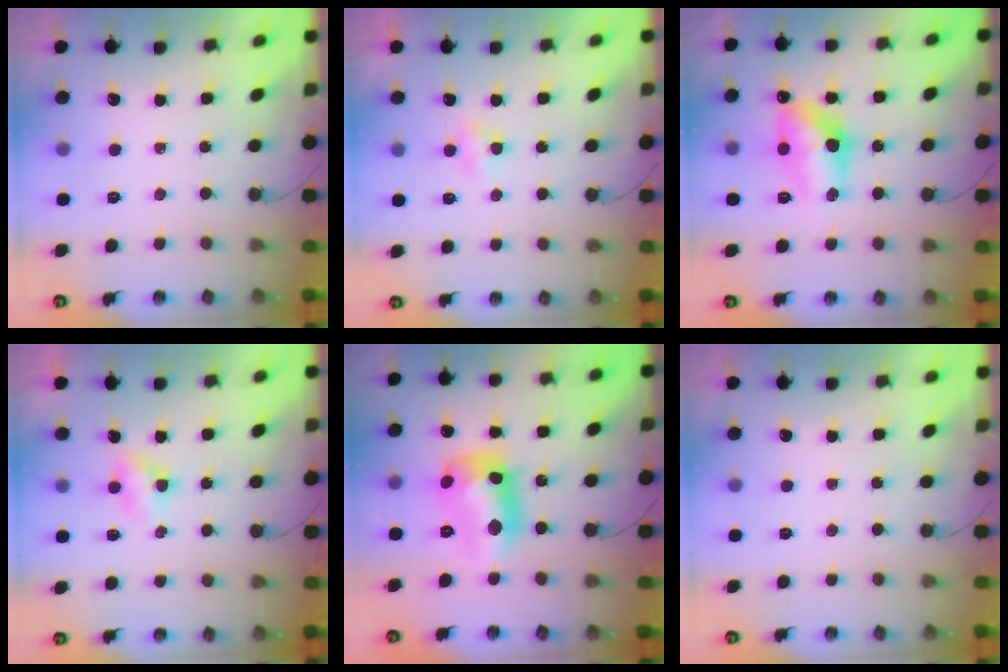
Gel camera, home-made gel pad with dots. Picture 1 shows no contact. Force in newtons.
{"total": 3.8, "press": 3.7, "slide": 0.7}
{"total": 13.2, "press": 13.2, "slide": 1.0}
{"total": 3.0, "press": 3.0, "slide": 0.3}
{"total": 13.6, "press": 13.6, "slide": 0.9}
{"total": 0.0}